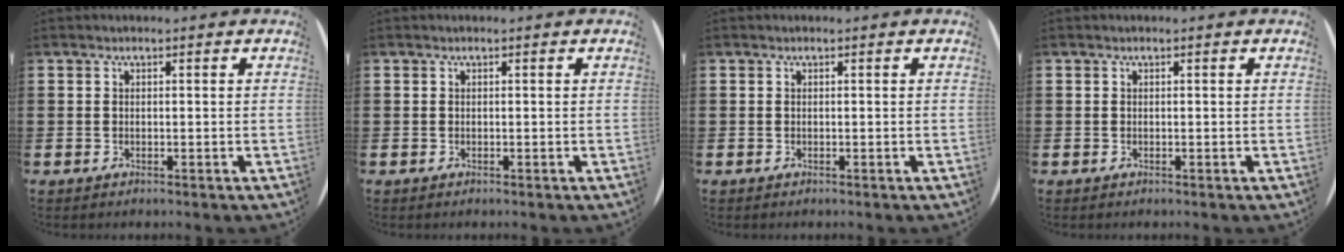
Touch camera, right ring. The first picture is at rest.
{"total": 0.0}
{"total": 0.0}
{"total": 0.0}